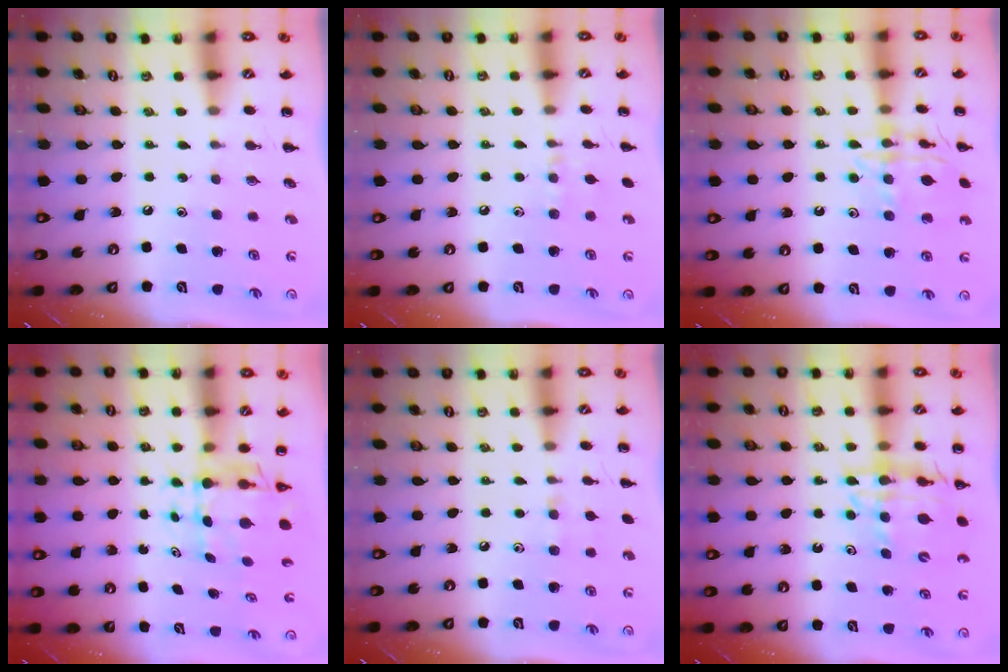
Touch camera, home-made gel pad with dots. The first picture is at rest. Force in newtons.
{"total": 6.5, "press": 6.2, "slide": 1.8}
{"total": 13.1, "press": 13.0, "slide": 1.1}
{"total": 6.1, "press": 5.7, "slide": 2.2}
{"total": 5.1, "press": 4.9, "slide": 1.6}
{"total": 13.4, "press": 12.9, "slide": 3.5}